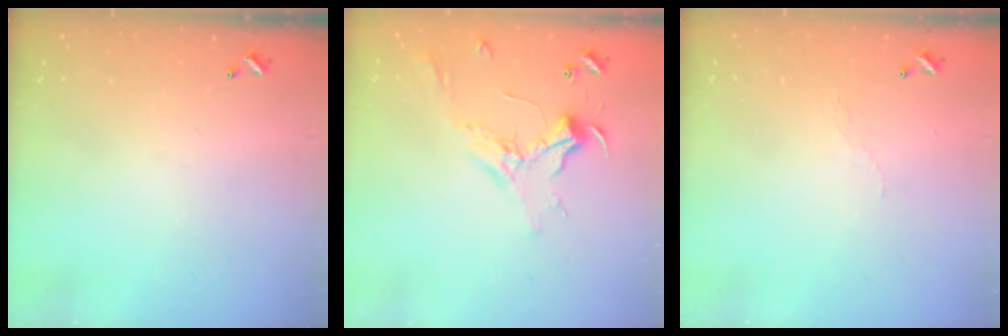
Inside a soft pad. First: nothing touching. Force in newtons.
{"total": 2.4, "press": 2.3, "slide": 0.8}
{"total": 2.9, "press": 2.9, "slide": 0.5}